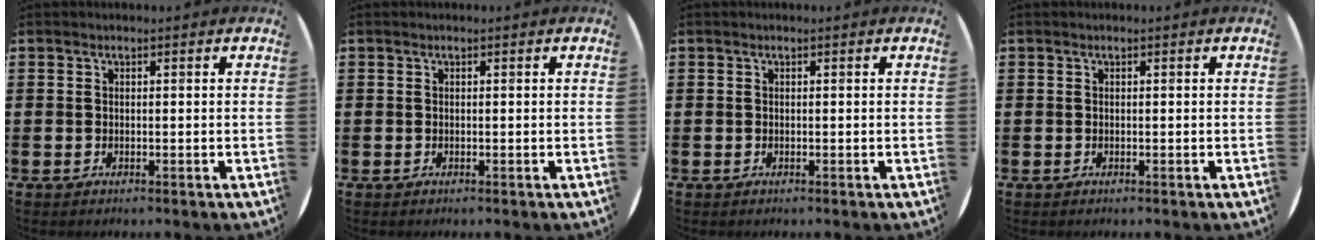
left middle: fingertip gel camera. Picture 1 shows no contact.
{"total": 0.0}
{"total": 0.0}
{"total": 0.0}